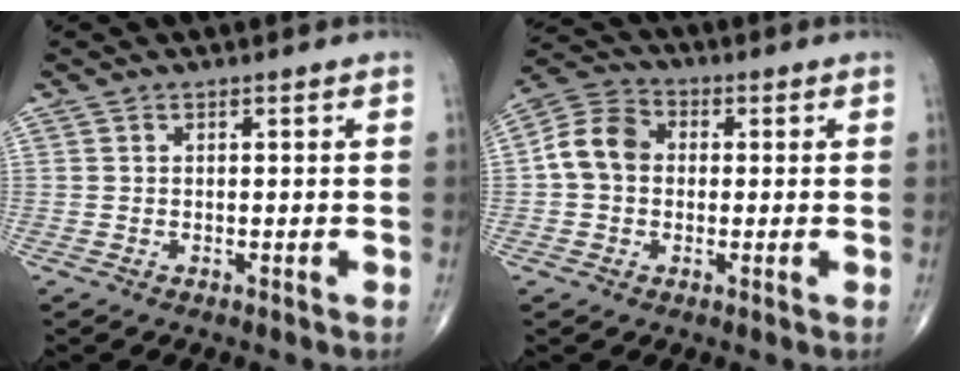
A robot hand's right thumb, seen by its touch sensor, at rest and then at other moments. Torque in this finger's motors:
{"motor_torque": [0.03, 0.04, 0.13, -0.05, 0.04]}